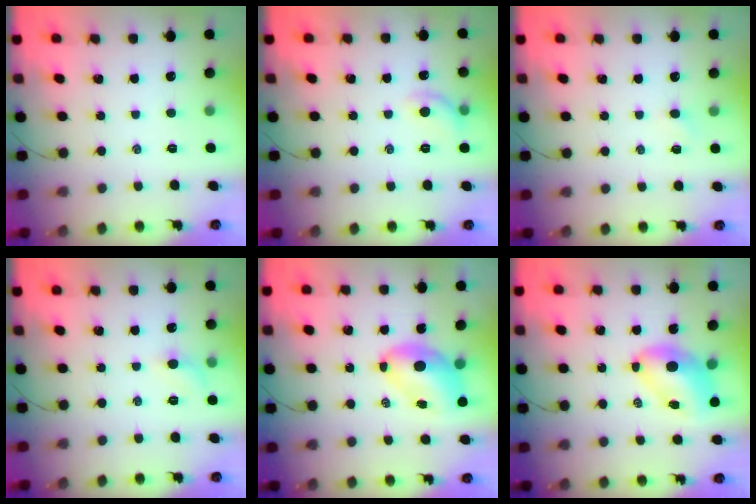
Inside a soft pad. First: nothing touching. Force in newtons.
{"total": 6.9, "press": 6.8, "slide": 0.9}
{"total": 1.3, "press": 1.2, "slide": 0.5}
{"total": 5.4, "press": 5.2, "slide": 1.7}
{"total": 7.3, "press": 7.2, "slide": 1.6}
{"total": 7.0, "press": 6.9, "slide": 1.2}